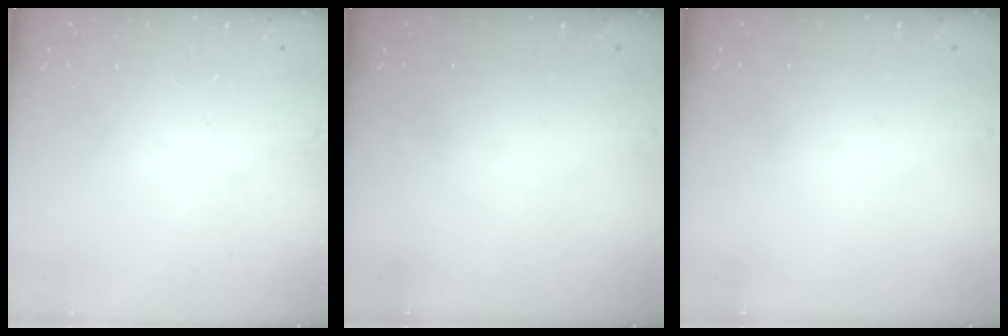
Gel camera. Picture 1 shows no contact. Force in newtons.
{"total": 0.0}
{"total": 0.0}